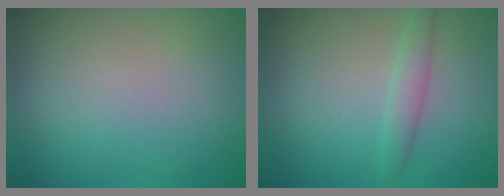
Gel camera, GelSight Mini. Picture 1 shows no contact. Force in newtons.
{"total": 1.8, "press": 1.8, "slide": 0.1}